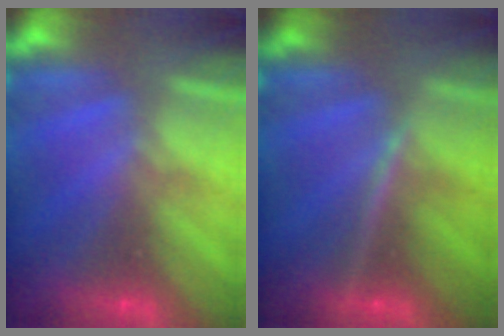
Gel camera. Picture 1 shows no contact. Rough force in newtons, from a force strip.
{"total": 3.3}